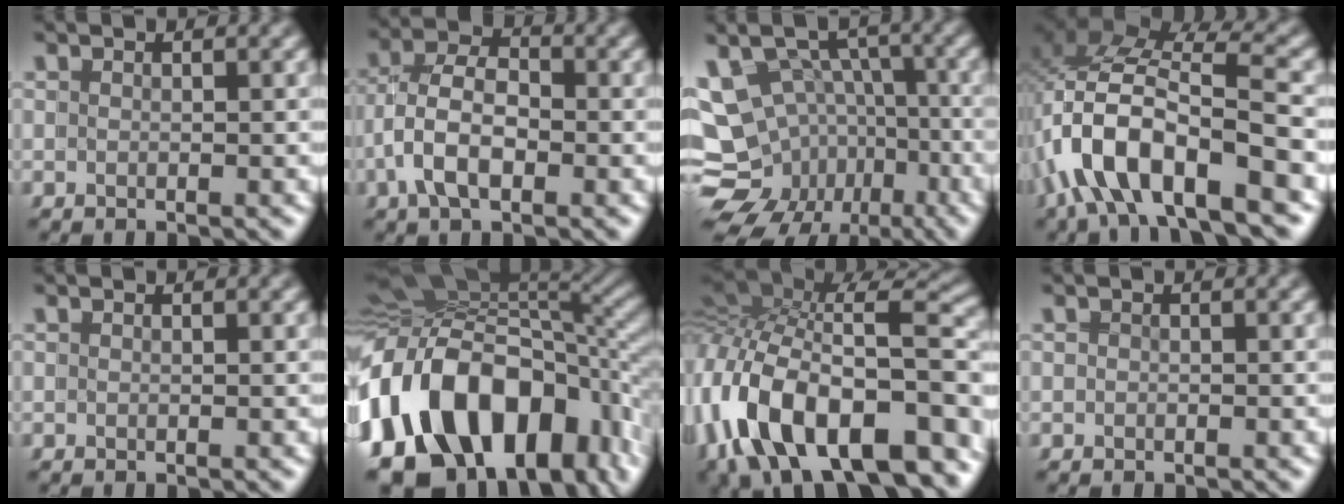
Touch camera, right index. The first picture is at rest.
{"total": 4.2, "force": [-0.8, 2.6, 3.2], "torque": [-0.067, -0.015, -0.010]}
{"total": 15.8, "force": [-4.8, 13.2, 7.2], "torque": [-0.146, -0.071, -0.063]}
{"total": 8.5, "force": [-0.5, 4.9, 7.0], "torque": [-0.151, -0.007, -0.012]}
{"total": 0.0}
{"total": 21.1, "force": [-3.2, 14.9, 14.7], "torque": [-0.269, -0.022, -0.052]}
{"total": 16.4, "force": [-2.5, 10.0, 12.8], "torque": [-0.246, -0.017, -0.034]}
{"total": 0.7, "force": [-0.4, -0.5, -0.4], "torque": [0.009, -0.005, -0.005]}